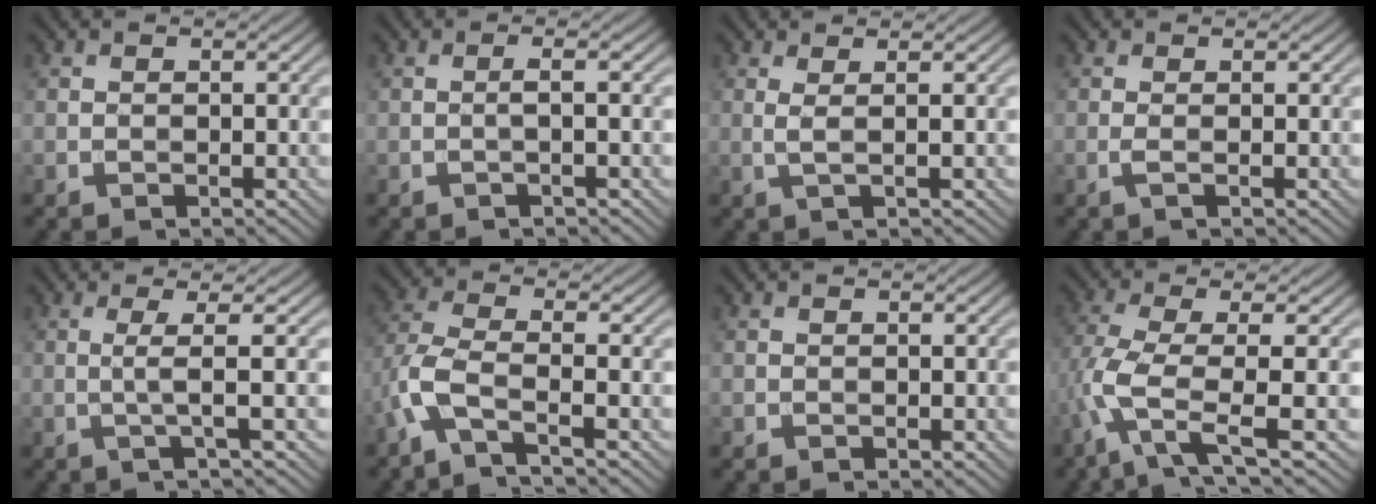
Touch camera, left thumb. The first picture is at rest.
{"total": 1.8, "force": [-0.2, 0.1, 1.8], "torque": [-0.031, 0.006, -0.012]}
{"total": 2.1, "force": [0.7, 0.4, 1.9], "torque": [-0.042, 0.006, 0.007]}
{"total": 1.1, "force": [-0.1, 0.0, 1.1], "torque": [-0.026, 0.003, -0.007]}
{"total": 2.9, "force": [0.2, 0.1, 2.9], "torque": [-0.059, 0.005, -0.006]}
{"total": 5.6, "force": [-2.9, 1.4, 4.6], "torque": [-0.106, 0.002, -0.081]}
{"total": 0.0}
{"total": 7.0, "force": [-1.6, 1.5, 6.6], "torque": [-0.140, 0.007, -0.049]}